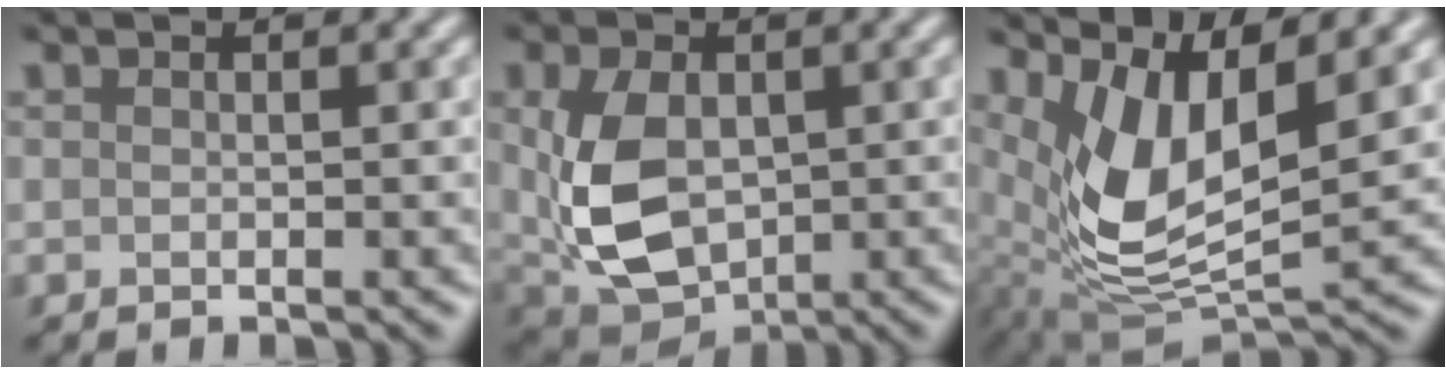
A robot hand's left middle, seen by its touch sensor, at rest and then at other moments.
{"total": 8.3, "force": [0.0, 5.4, 6.3], "torque": [-0.145, -0.011, 0.011]}
{"total": 8.9, "force": [3.4, 3.6, 7.4], "torque": [-0.157, -0.009, 0.067]}